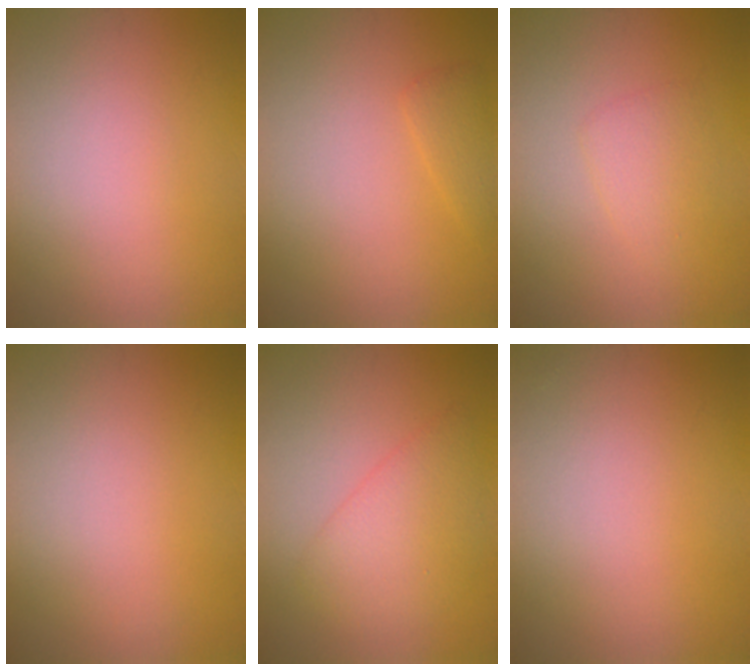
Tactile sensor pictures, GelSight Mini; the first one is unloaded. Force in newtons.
{"total": 1.4, "press": 1.4, "slide": 0.1}
{"total": 1.9, "press": 1.9, "slide": 0.0}
{"total": 0.0}
{"total": 3.6, "press": 3.6, "slide": 0.3}
{"total": 0.0}